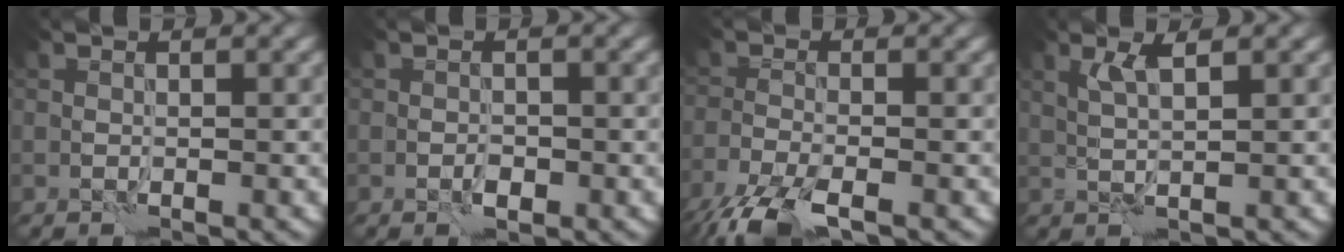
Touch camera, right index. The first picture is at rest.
{"total": 1.0, "force": [-0.4, 0.6, 0.7], "torque": [-0.011, 0.000, -0.009]}
{"total": 5.1, "force": [-3.7, 1.5, 3.3], "torque": [-0.069, -0.019, -0.078]}
{"total": 2.0, "force": [1.2, 0.2, 1.6], "torque": [-0.036, 0.000, 0.022]}